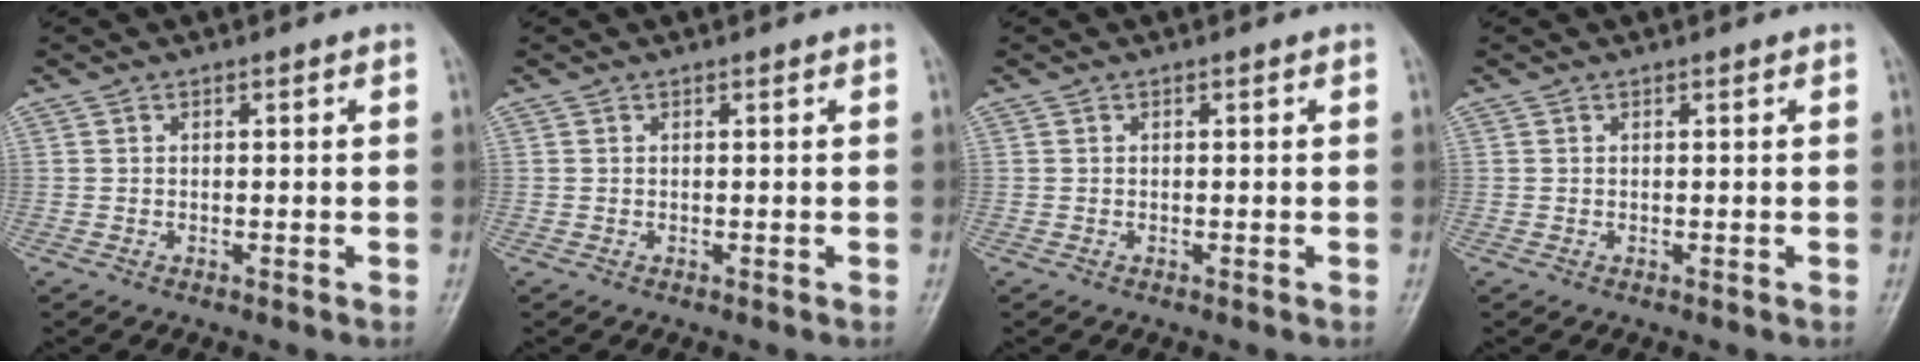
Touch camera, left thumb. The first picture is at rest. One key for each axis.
{"total": 0.0}
{"total": 0.0}
{"total": 0.0}